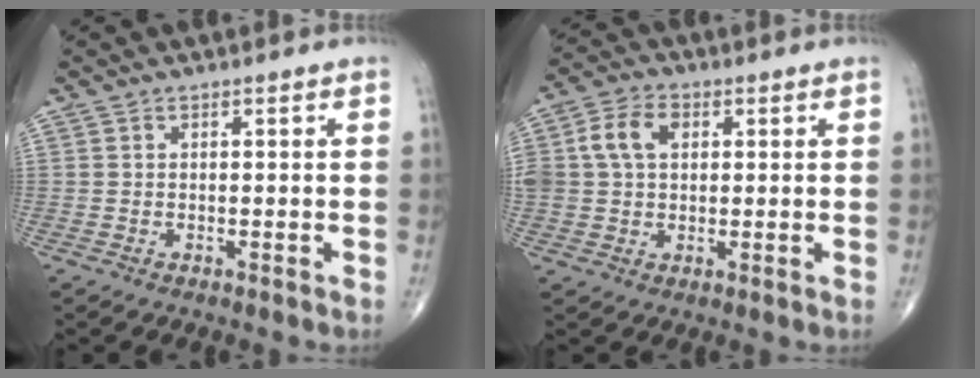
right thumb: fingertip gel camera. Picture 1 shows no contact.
{"total": 9.0, "force": [2.1, 6.4, 5.9], "torque": [-0.113, 0.017, 0.037]}